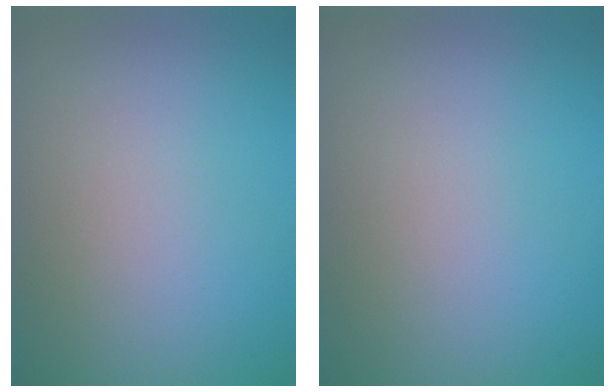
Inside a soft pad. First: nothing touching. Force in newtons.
{"total": 0.0}